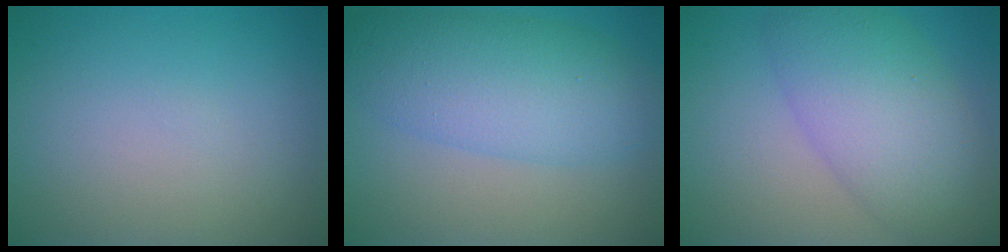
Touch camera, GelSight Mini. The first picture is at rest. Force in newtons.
{"total": 7.1, "press": 7.1, "slide": 0.1}
{"total": 7.6, "press": 7.6, "slide": 0.2}